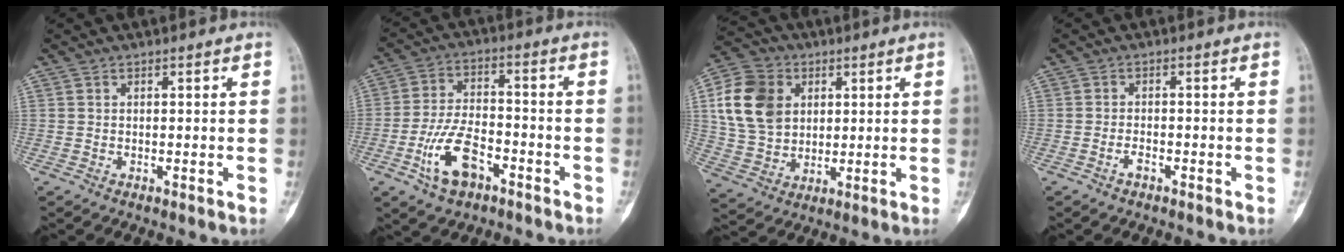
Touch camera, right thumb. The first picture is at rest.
{"total": 10.6, "force": [-5.1, 5.7, 7.4], "torque": [-0.139, 0.030, -0.093]}
{"total": 14.1, "force": [3.5, 11.1, 7.9], "torque": [-0.127, 0.001, 0.065]}
{"total": 1.3, "force": [-1.0, 0.6, 0.6], "torque": [-0.015, 0.008, -0.022]}